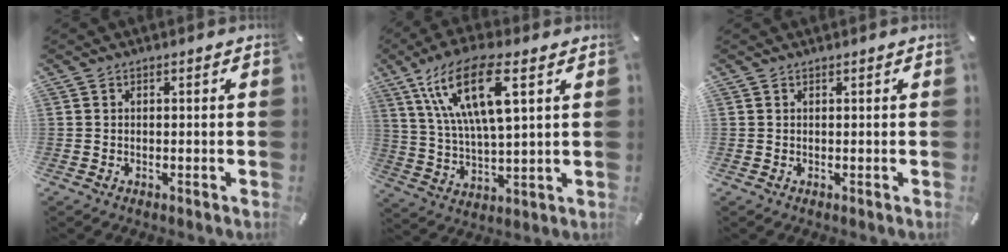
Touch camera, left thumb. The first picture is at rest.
{"total": 15.8, "force": [7.2, 5.2, 13.0], "torque": [-0.273, -0.005, 0.122]}
{"total": 0.0}